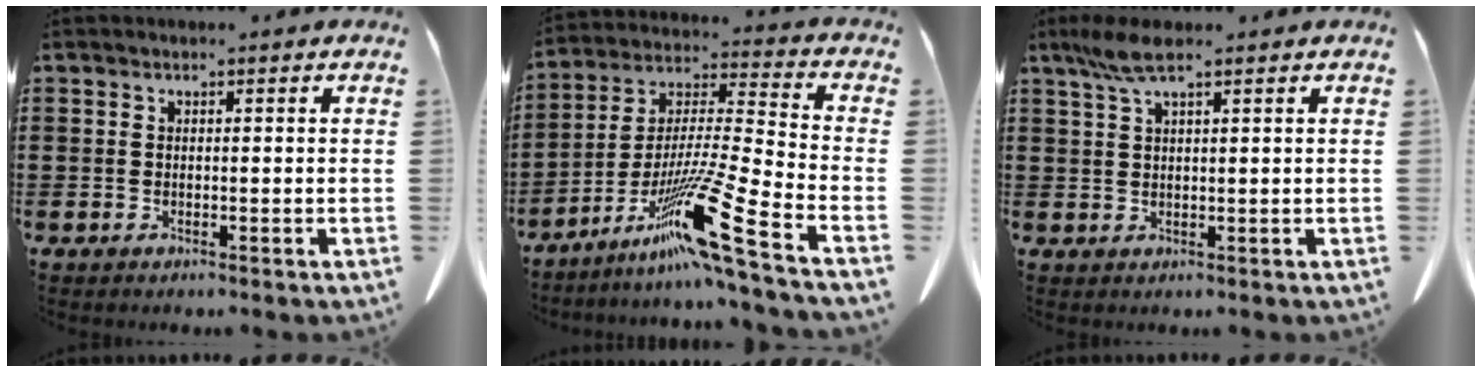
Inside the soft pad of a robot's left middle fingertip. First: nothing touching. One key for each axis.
{"total": 16.0, "fx": -10.4, "fy": 0.5, "fz": 12.2, "tx": -0.230, "ty": 0.006, "tz": -0.185}
{"total": 4.4, "fx": 2.6, "fy": 0.8, "fz": 3.5, "tx": -0.075, "ty": 0.003, "tz": 0.046}